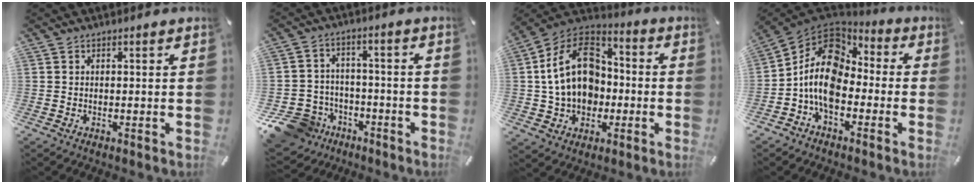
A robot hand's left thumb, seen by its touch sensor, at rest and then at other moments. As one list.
[{"total": 11.6, "force": [-6.7, 8.9, 3.3], "torque": [-0.077, 0.049, -0.114]}, {"total": 18.3, "force": [-0.5, 14.6, 11.1], "torque": [-0.228, 0.016, -0.011]}, {"total": 12.9, "force": [-2.6, 9.5, 8.4], "torque": [-0.185, 0.023, -0.051]}]